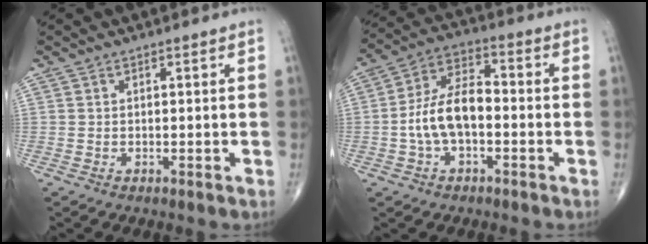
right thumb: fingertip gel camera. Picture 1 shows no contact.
{"total": 10.5, "force": [-1.8, 5.6, 8.7], "torque": [-0.163, 0.040, -0.042]}